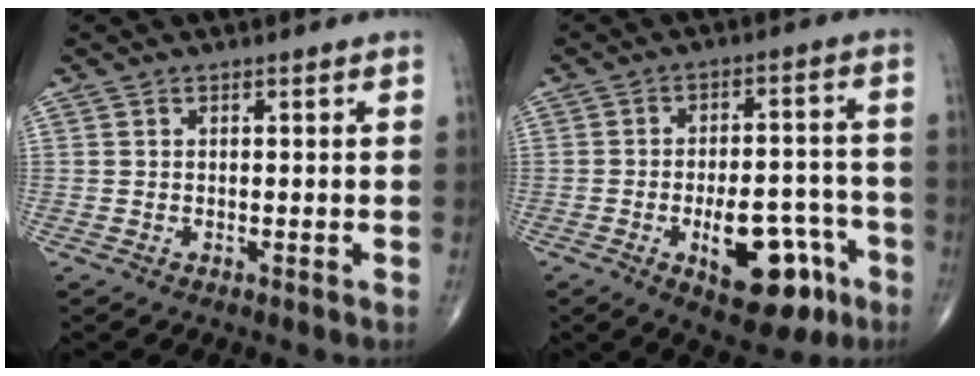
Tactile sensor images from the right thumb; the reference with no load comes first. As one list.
[{"total": 14.5, "force": [-6.4, 6.9, 11.1], "torque": [-0.128, 0.038, -0.083]}]